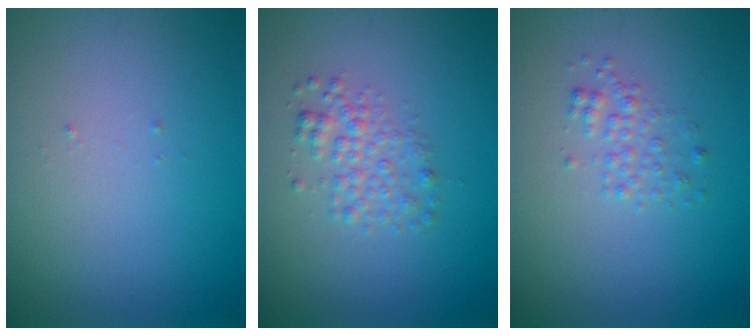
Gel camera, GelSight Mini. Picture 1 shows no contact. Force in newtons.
{"total": 2.3, "press": 2.3, "slide": 0.1}
{"total": 1.5, "press": 1.5, "slide": 0.0}